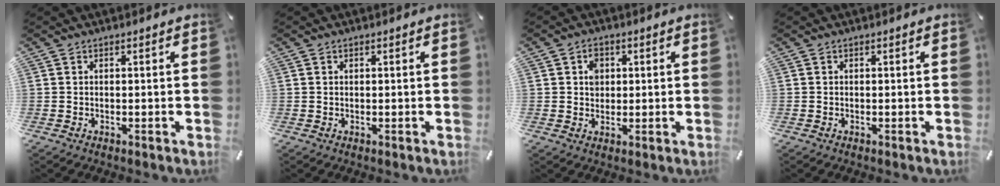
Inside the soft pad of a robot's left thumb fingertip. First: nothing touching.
{"total": 0.6, "force": [0.2, 0.4, 0.3], "torque": [-0.006, 0.004, 0.003]}
{"total": 3.9, "force": [0.8, 3.4, 1.6], "torque": [-0.015, -0.001, 0.008]}
{"total": 0.0}